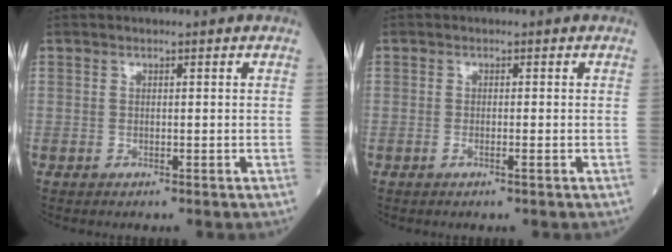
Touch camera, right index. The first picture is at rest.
{"total": 0.7, "force": [-0.2, -0.1, 0.6], "torque": [-0.016, 0.000, -0.001]}